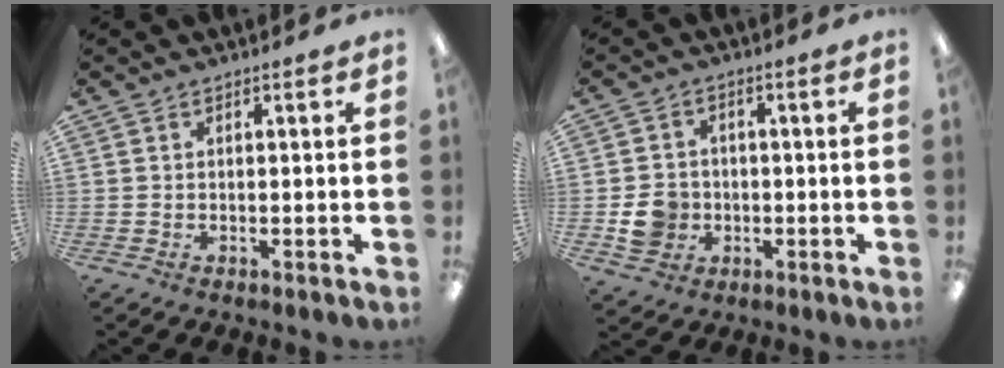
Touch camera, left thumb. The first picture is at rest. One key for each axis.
{"total": 6.7, "fx": -1.5, "fy": 5.9, "fz": 2.6, "tx": -0.044, "ty": 0.008, "tz": -0.025}